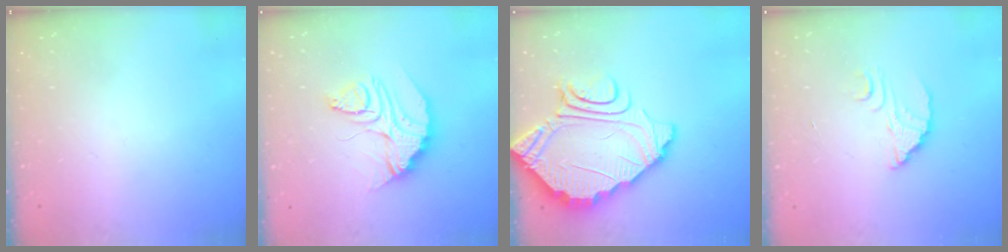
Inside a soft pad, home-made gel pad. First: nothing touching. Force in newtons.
{"total": 14.9, "press": 14.9, "slide": 1.1}
{"total": 10.6, "press": 10.5, "slide": 0.9}
{"total": 2.9, "press": 2.9, "slide": 0.0}